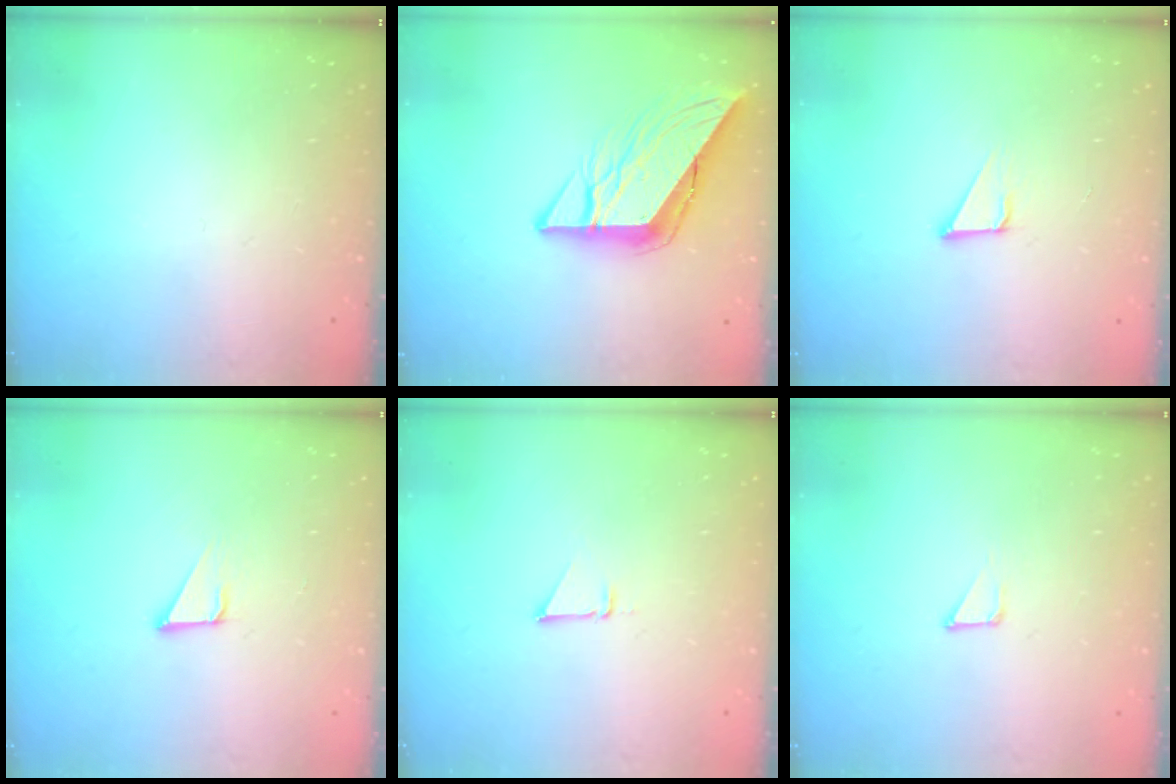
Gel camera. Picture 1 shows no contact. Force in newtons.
{"total": 11.6, "press": 11.5, "slide": 1.4}
{"total": 3.2, "press": 3.2, "slide": 0.2}
{"total": 3.2, "press": 3.2, "slide": 0.1}
{"total": 2.5, "press": 2.5, "slide": 0.1}
{"total": 1.6, "press": 1.6, "slide": 0.1}